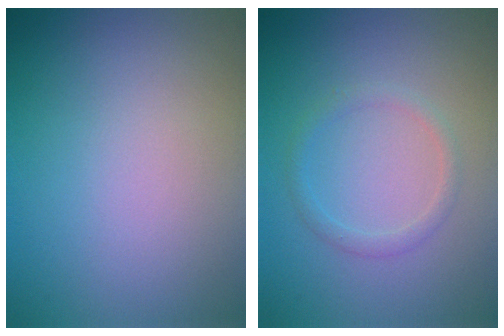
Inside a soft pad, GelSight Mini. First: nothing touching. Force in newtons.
{"total": 1.3, "press": 1.3, "slide": 0.1}